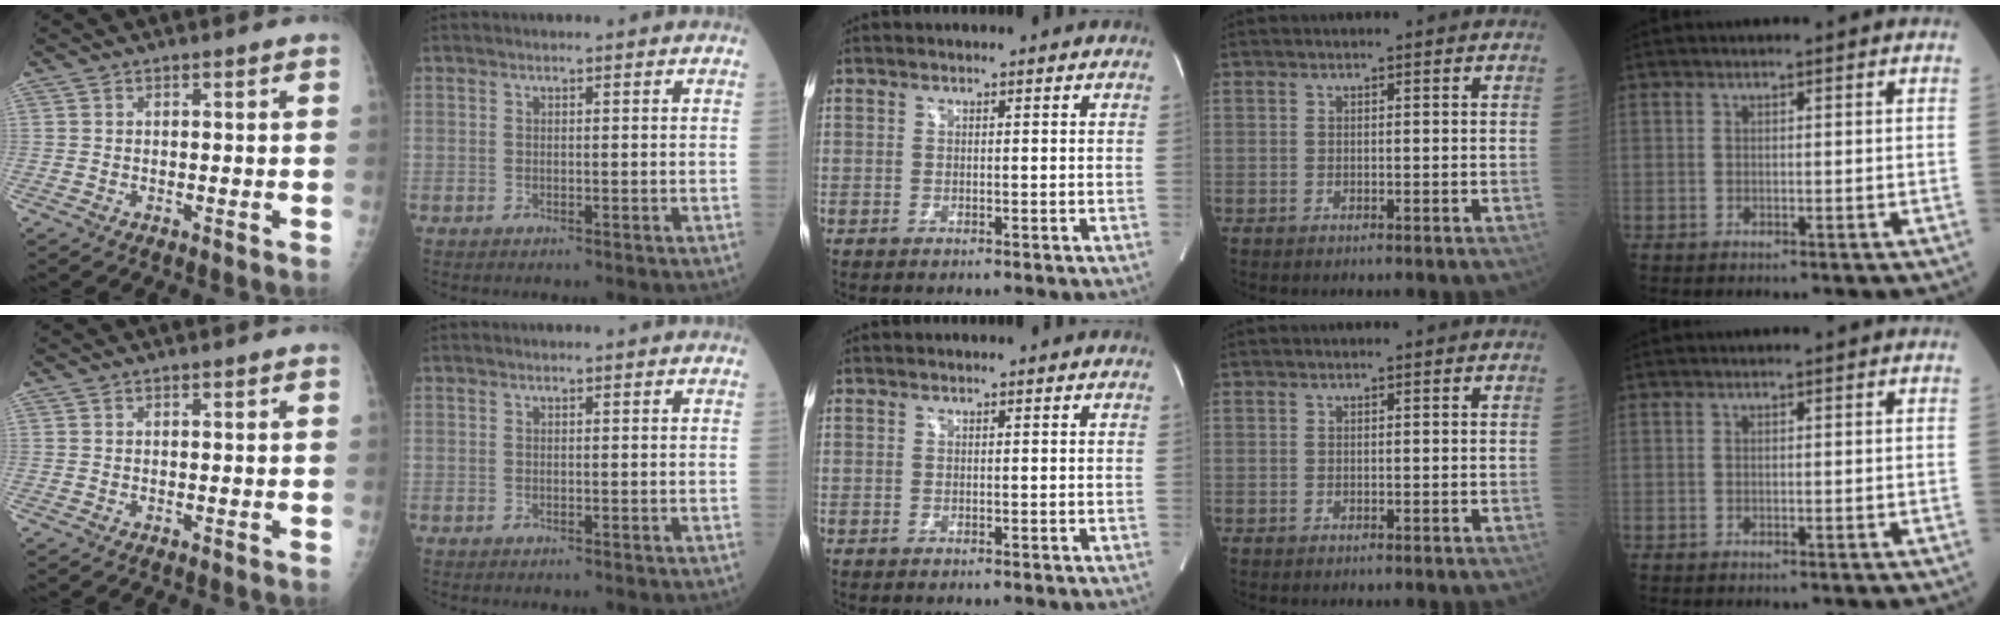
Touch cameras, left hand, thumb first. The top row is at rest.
{}